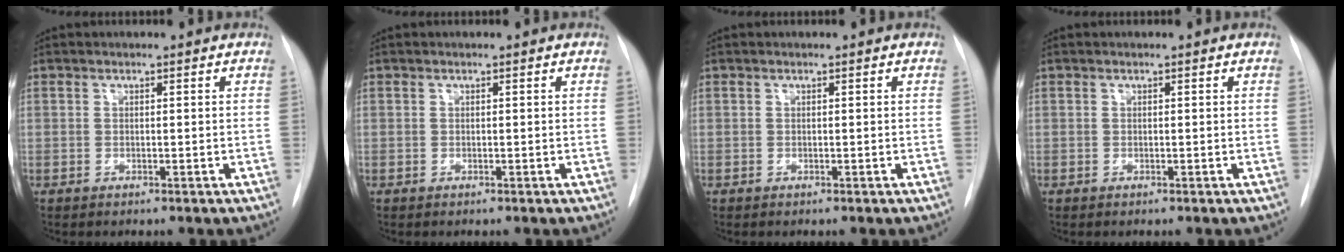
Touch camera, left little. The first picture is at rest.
{"total": 0.0}
{"total": 0.0}
{"total": 0.0}